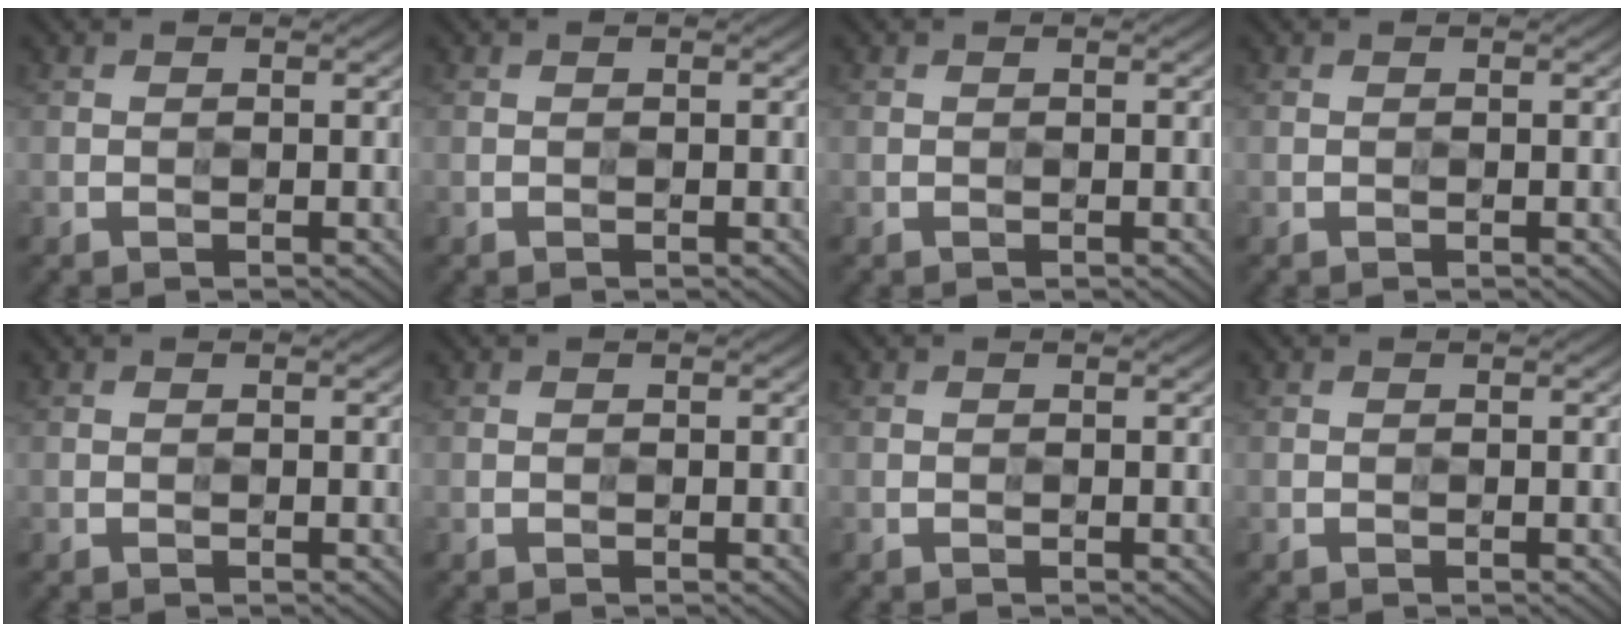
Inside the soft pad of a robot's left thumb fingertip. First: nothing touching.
{"total": 0.0}
{"total": 0.0}
{"total": 0.0}
{"total": 0.0}
{"total": 0.0}
{"total": 0.0}
{"total": 0.0}